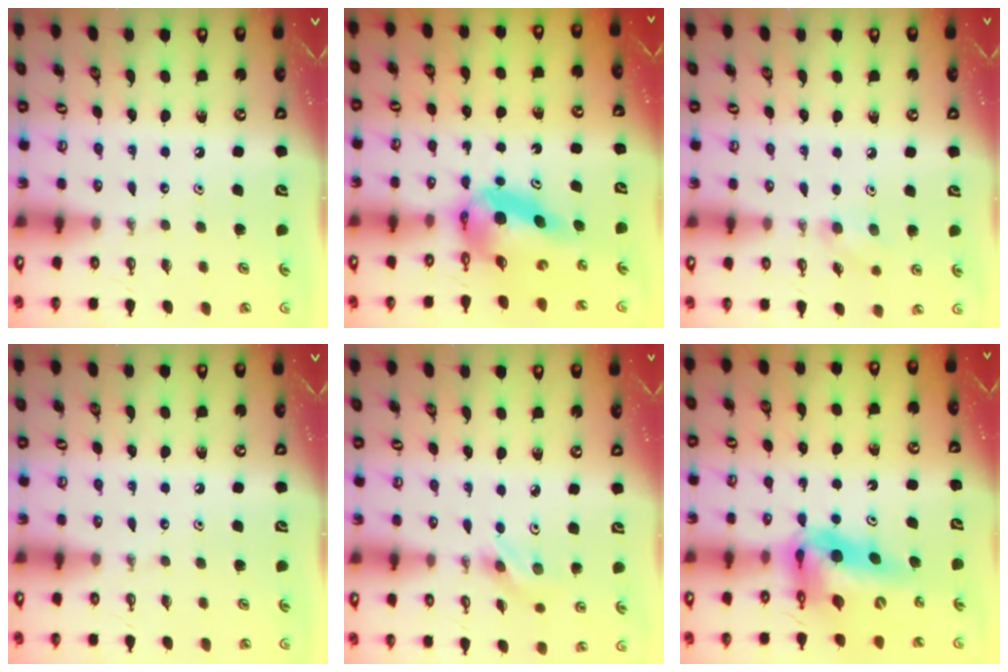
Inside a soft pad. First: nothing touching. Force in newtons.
{"total": 8.0, "press": 8.0, "slide": 0.9}
{"total": 7.0, "press": 6.8, "slide": 1.5}
{"total": 0.0}
{"total": 3.2, "press": 3.0, "slide": 0.9}
{"total": 15.5, "press": 15.0, "slide": 4.0}